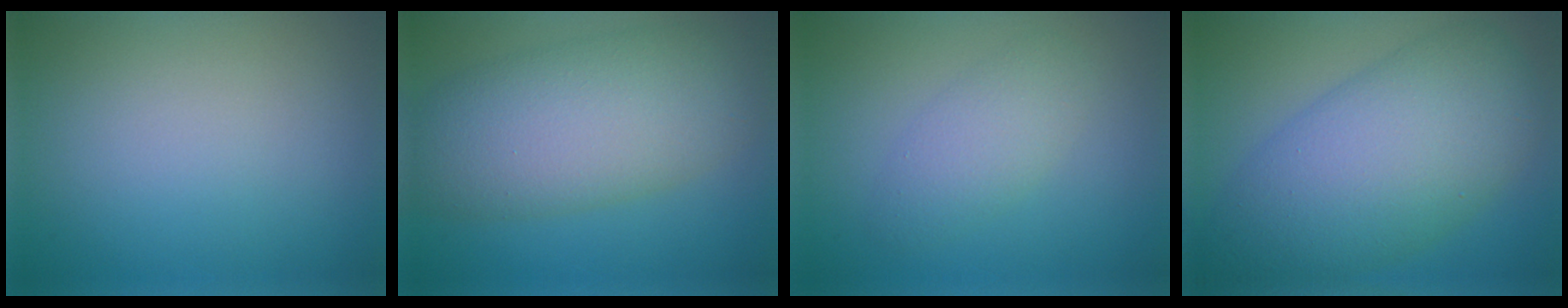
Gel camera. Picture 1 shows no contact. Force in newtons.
{"total": 8.9, "press": 8.9, "slide": 0.3}
{"total": 2.7, "press": 2.7, "slide": 0.1}
{"total": 11.1, "press": 11.1, "slide": 0.1}